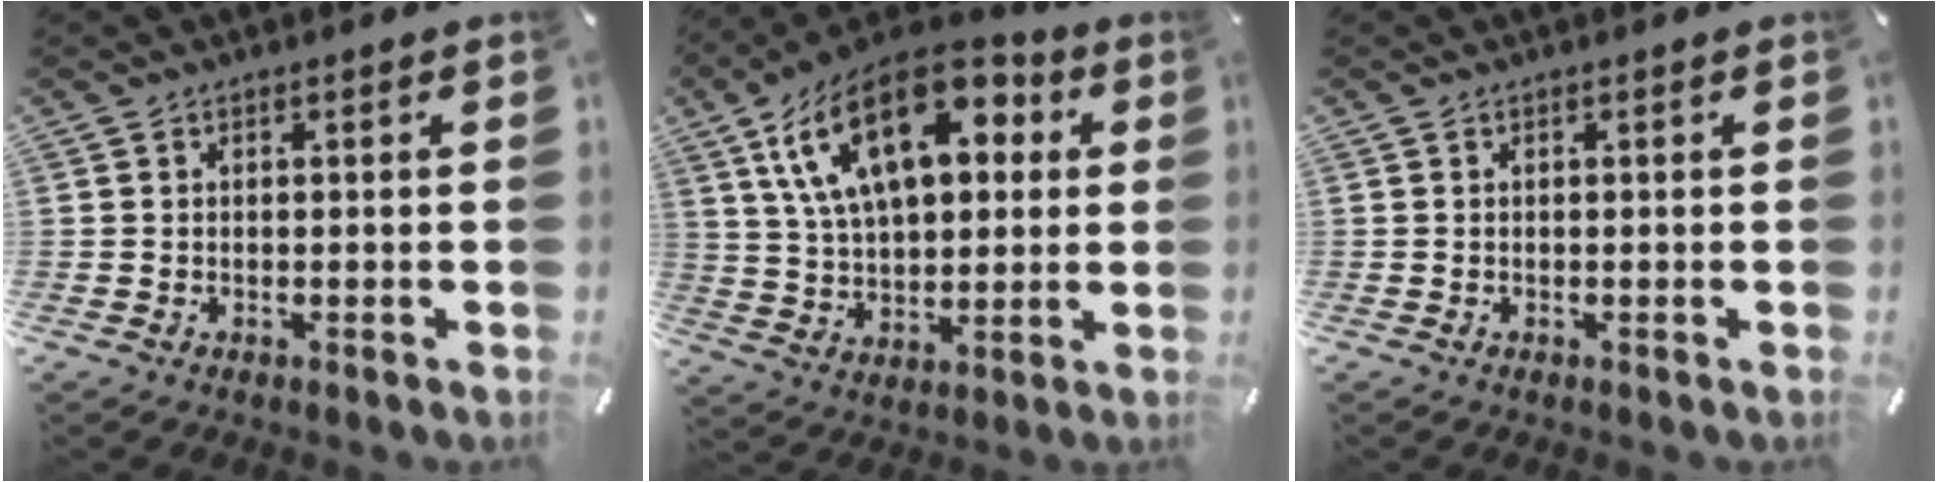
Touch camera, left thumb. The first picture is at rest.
{"total": 21.6, "force": [9.1, 11.9, 15.6], "torque": [-0.302, -0.029, 0.151]}
{"total": 0.0}